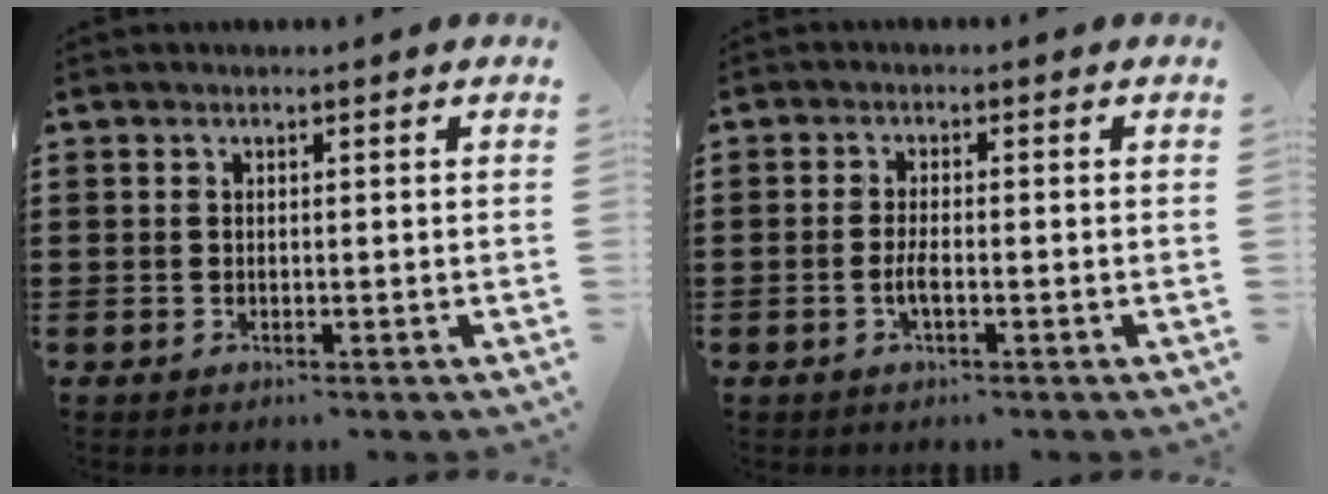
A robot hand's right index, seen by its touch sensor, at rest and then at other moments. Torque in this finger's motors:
{"motor_torque": [2.14, 0.00, 0.06, 0.06]}